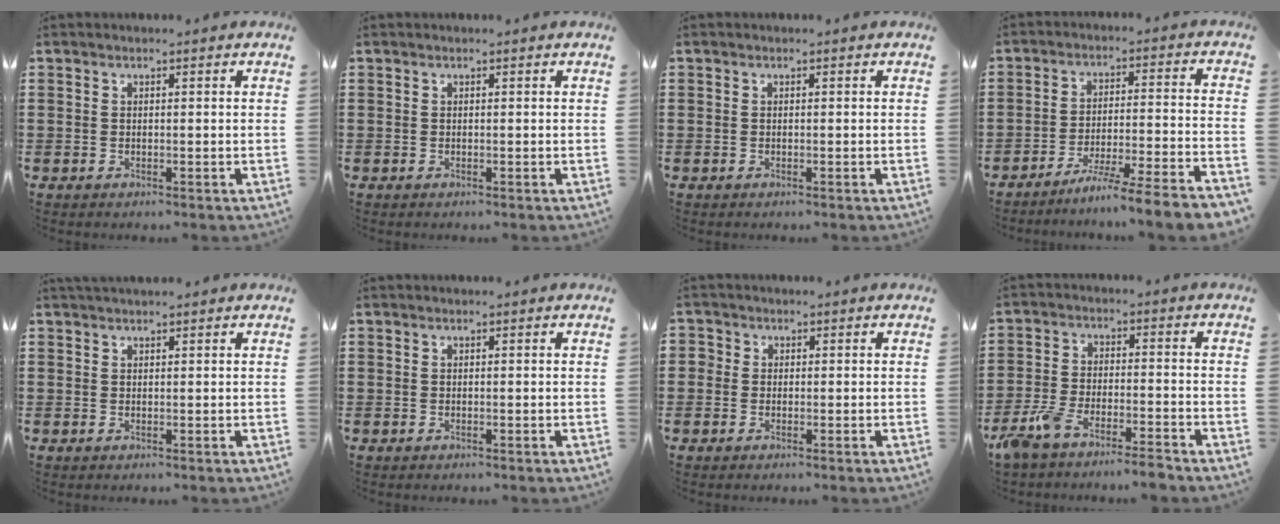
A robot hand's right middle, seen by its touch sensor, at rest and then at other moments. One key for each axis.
{"total": 0.0}
{"total": 0.0}
{"total": 7.2, "fx": -6.4, "fy": -1.3, "fz": 3.0, "tx": -0.048, "ty": -0.016, "tz": -0.123}
{"total": 1.3, "fx": 1.3, "fy": 0.0, "fz": 0.3, "tx": -0.007, "ty": 0.000, "tz": 0.024}
{"total": 0.0}
{"total": 1.3, "fx": 0.1, "fy": 1.3, "fz": -0.1, "tx": -0.003, "ty": 0.008, "tz": -0.001}
{"total": 6.3, "fx": -5.6, "fy": 0.5, "fz": 2.7, "tx": -0.078, "ty": -0.011, "tz": -0.113}